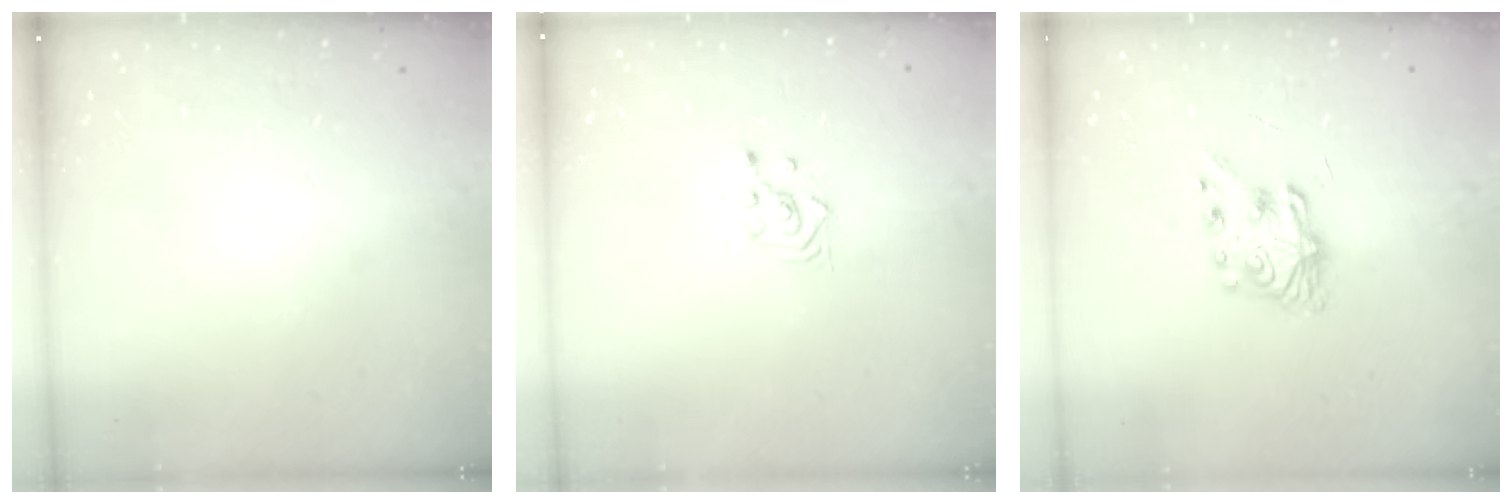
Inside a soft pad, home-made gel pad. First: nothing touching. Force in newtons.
{"total": 2.3, "press": 2.3, "slide": 0.2}
{"total": 8.4, "press": 8.3, "slide": 0.3}